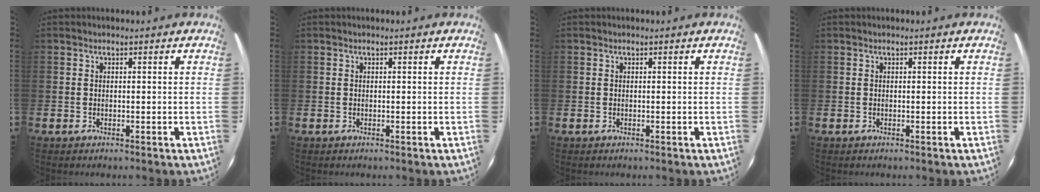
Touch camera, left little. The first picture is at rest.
{"total": 0.0}
{"total": 0.0}
{"total": 0.0}